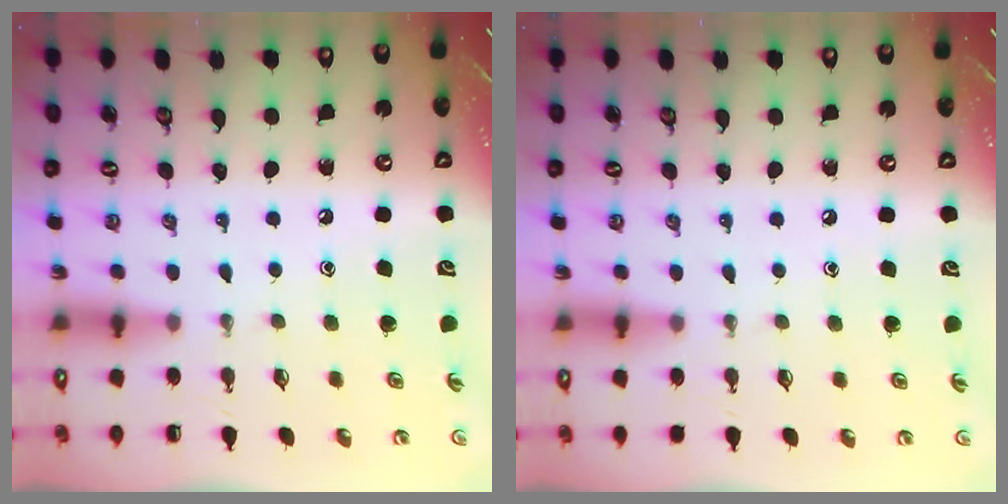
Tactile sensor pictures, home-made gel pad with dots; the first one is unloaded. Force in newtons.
{"total": 0.0}